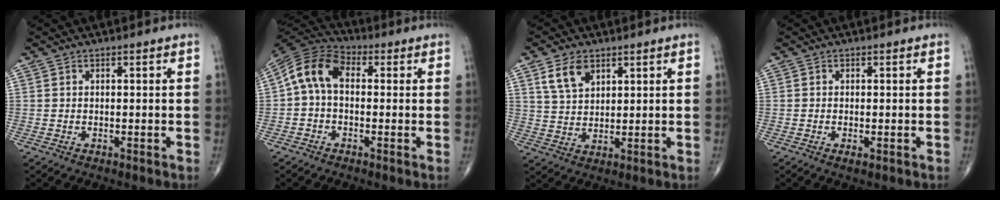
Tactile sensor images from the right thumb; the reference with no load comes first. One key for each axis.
{"total": 9.5, "fx": 0.5, "fy": 6.3, "fz": 7.1, "tx": -0.125, "ty": 0.028, "tz": -0.009}
{"total": 6.5, "fx": 3.5, "fy": 3.9, "fz": 3.8, "tx": -0.058, "ty": -0.015, "tz": 0.072}
{"total": 1.3, "fx": -0.5, "fy": 0.5, "fz": 1.1, "tx": -0.022, "ty": -0.004, "tz": -0.008}